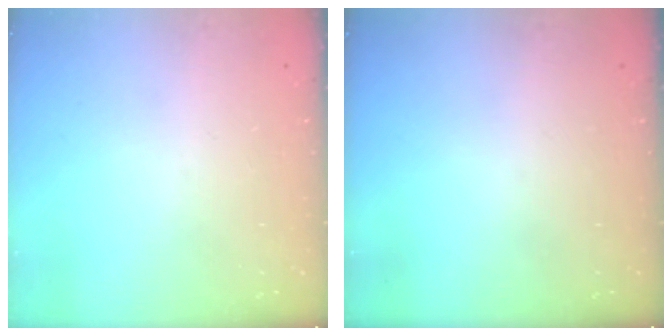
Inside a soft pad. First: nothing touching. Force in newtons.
{"total": 0.0}